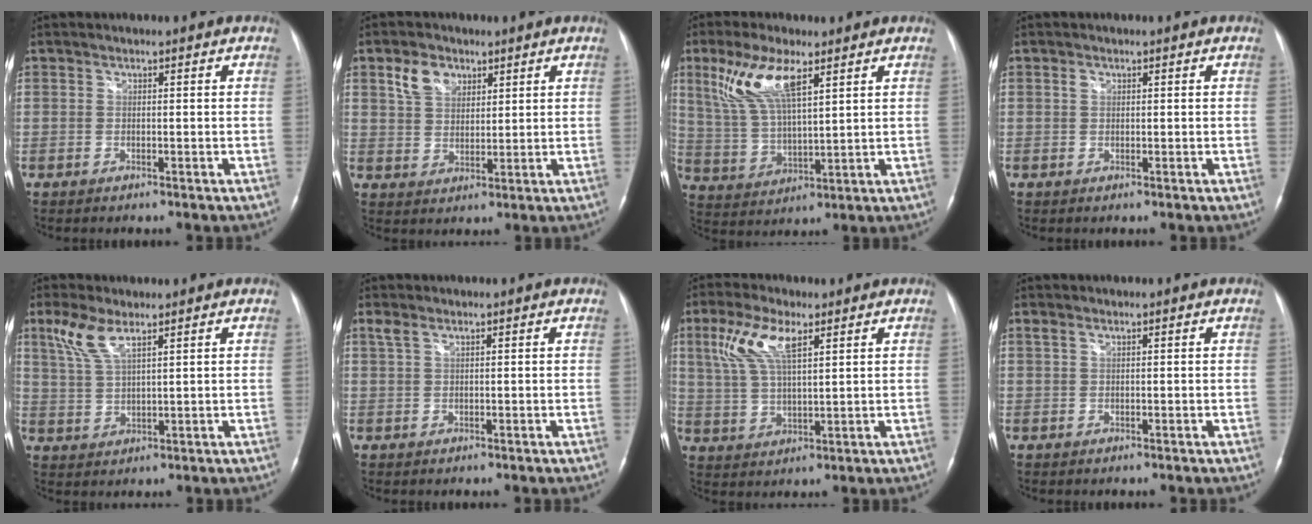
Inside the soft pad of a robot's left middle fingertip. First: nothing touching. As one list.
[{"total": 5.4, "force": [2.9, 3.8, 2.4], "torque": [-0.052, 0.013, 0.062]}, {"total": 10.5, "force": [5.5, 2.8, 8.6], "torque": [-0.192, 0.010, 0.114]}, {"total": 0.7, "force": [0.3, 0.6, 0.4], "torque": [-0.008, 0.005, 0.007]}, {"total": 5.7, "force": [3.5, 1.4, 4.2], "torque": [-0.105, 0.011, 0.078]}, {"total": 1.5, "force": [1.0, 0.5, 1.0], "torque": [-0.032, 0.019, 0.024]}, {"total": 8.5, "force": [4.0, 2.5, 7.1], "torque": [-0.163, 0.015, 0.082]}, {"total": 0.9, "force": [0.6, 0.3, 0.6], "torque": [-0.018, 0.015, 0.012]}]